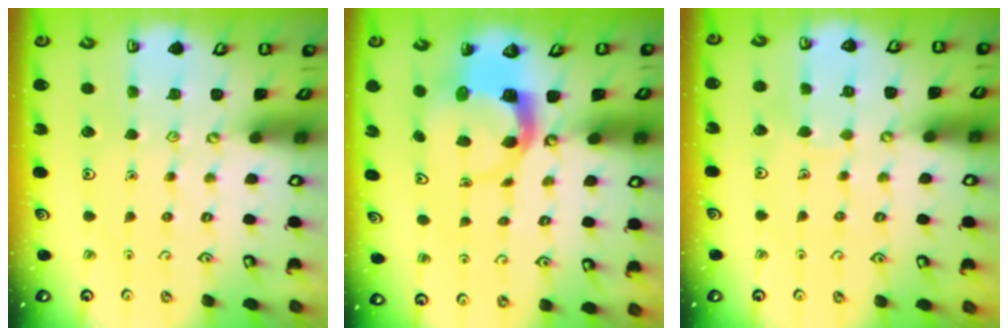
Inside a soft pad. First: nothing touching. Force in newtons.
{"total": 5.3, "press": 5.3, "slide": 0.6}
{"total": 2.2, "press": 2.2, "slide": 0.1}